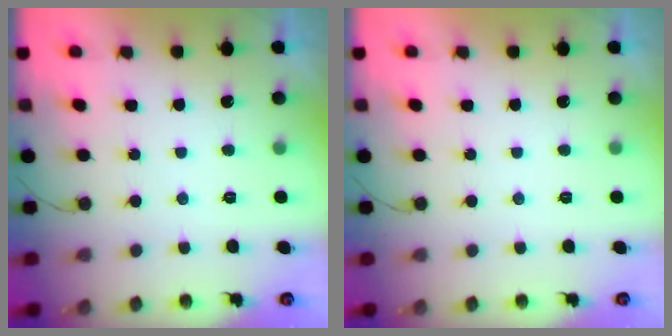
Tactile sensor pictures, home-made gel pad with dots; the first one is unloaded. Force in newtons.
{"total": 0.0}